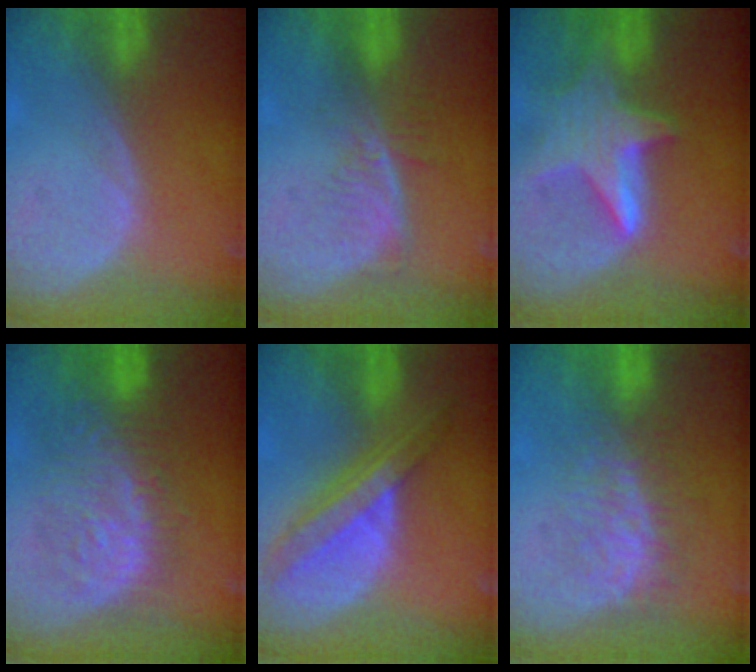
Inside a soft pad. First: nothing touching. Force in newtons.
{"total": 5.7, "press": 4.9, "slide": 2.9}
{"total": 8.1, "press": 8.0, "slide": 0.6}
{"total": 9.9, "press": 9.9, "slide": 0.5}
{"total": 8.3, "press": 7.1, "slide": 4.4}
{"total": 8.6, "press": 7.4, "slide": 4.4}